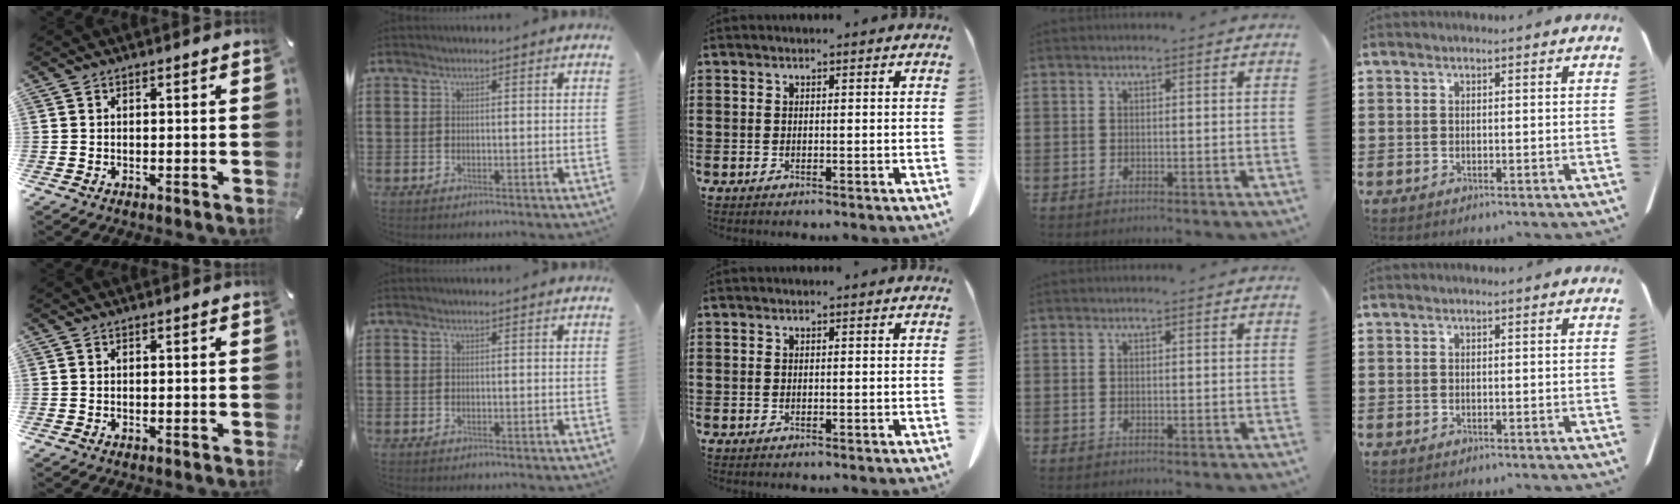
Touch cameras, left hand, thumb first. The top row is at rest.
{}